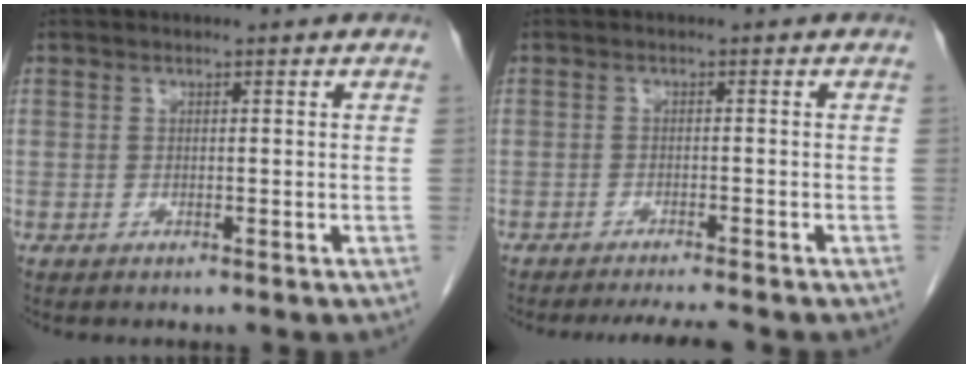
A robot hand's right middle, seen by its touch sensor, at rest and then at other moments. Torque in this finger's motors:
{"motor_torque": [0.28, -0.18, 0.04, 0.03]}